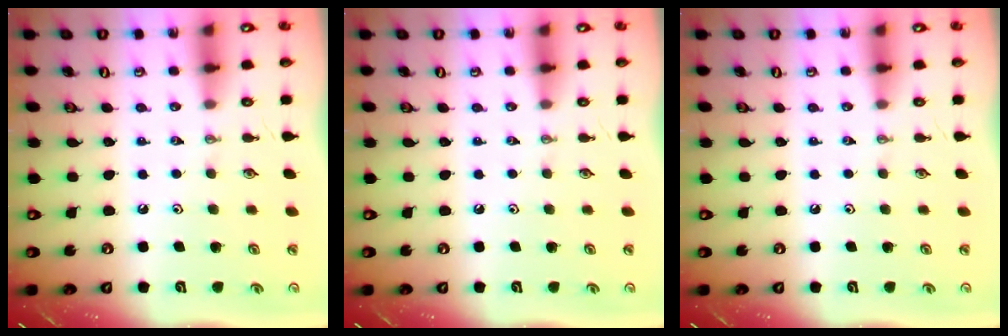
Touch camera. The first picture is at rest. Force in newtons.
{"total": 0.0}
{"total": 0.0}